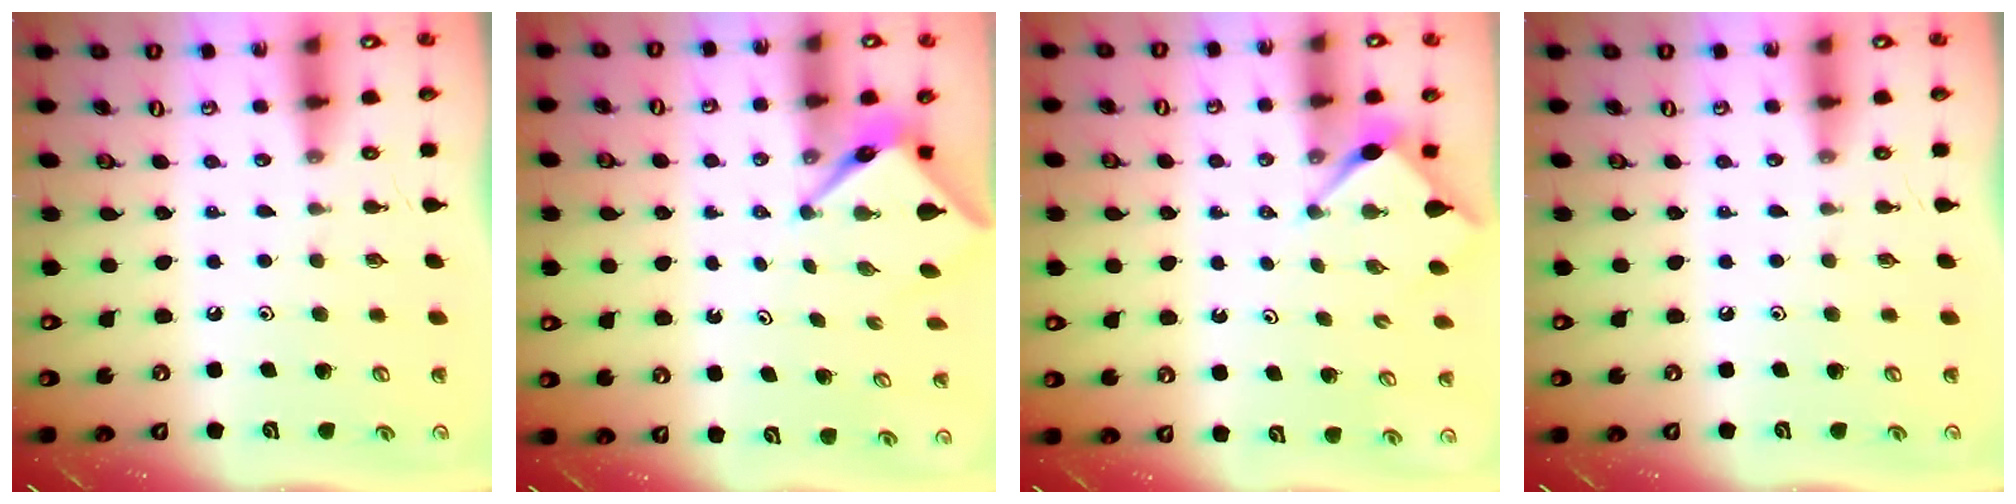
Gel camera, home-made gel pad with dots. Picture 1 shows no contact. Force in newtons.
{"total": 4.0, "press": 4.0, "slide": 0.2}
{"total": 2.7, "press": 2.7, "slide": 0.3}
{"total": 0.0}